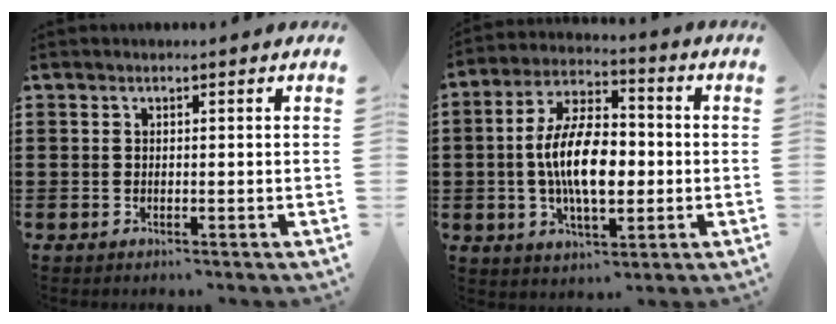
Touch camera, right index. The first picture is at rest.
{"total": 11.2, "force": [-0.9, 5.4, 9.8], "torque": [-0.202, 0.000, -0.021]}